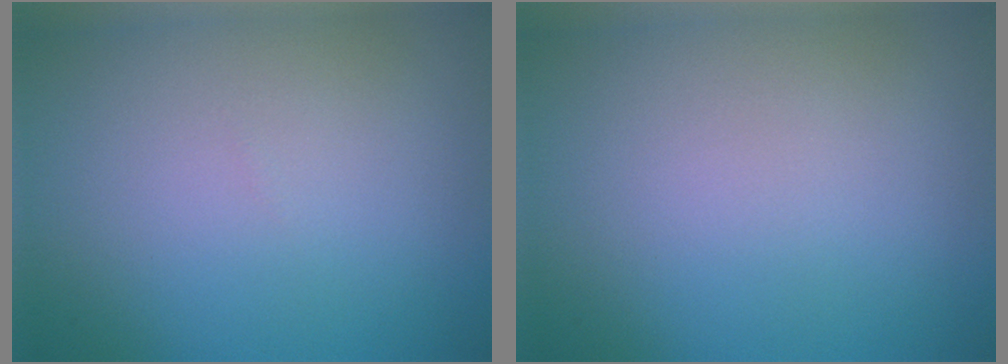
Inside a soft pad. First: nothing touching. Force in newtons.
{"total": 0.0}